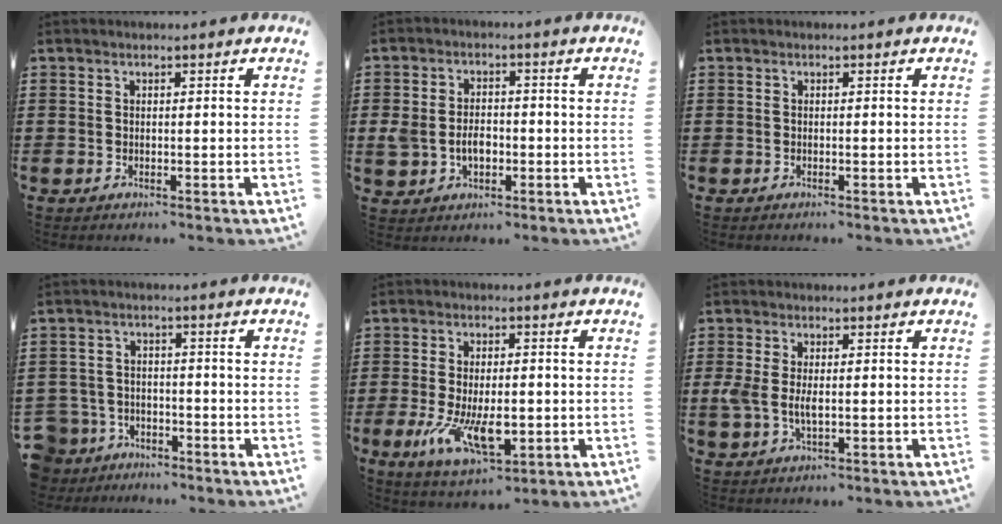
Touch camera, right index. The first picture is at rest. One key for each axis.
{"total": 4.5, "fx": -0.9, "fy": 3.2, "fz": 2.9, "tx": -0.057, "ty": 0.001, "tz": -0.019}
{"total": 0.0}
{"total": 3.7, "fx": -3.2, "fy": 1.8, "fz": 0.3, "tx": -0.035, "ty": 0.000, "tz": -0.073}
{"total": 9.3, "fx": -2.0, "fy": 4.4, "fz": 7.9, "tx": -0.156, "ty": -0.009, "tz": -0.034}
{"total": 4.2, "fx": -0.3, "fy": 2.2, "fz": 3.5, "tx": -0.089, "ty": -0.002, "tz": -0.011}